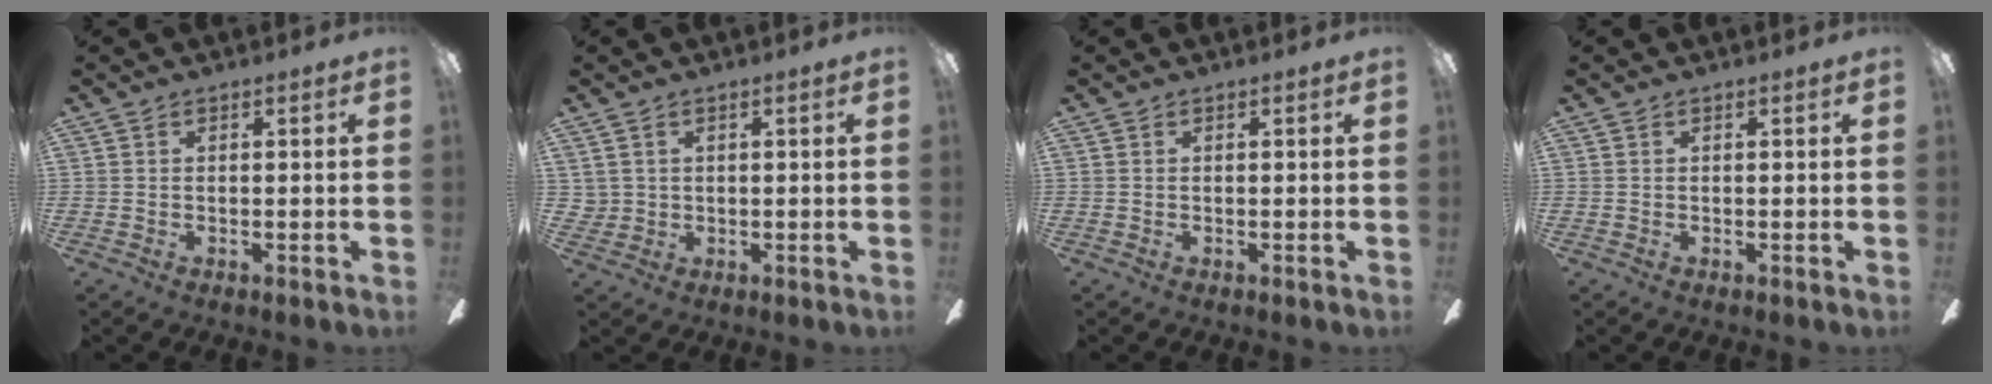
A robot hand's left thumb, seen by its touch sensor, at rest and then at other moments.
{"total": 2.4, "force": [1.1, 2.1, 0.2], "torque": [-0.010, 0.004, 0.022]}
{"total": 0.0}
{"total": 0.0}